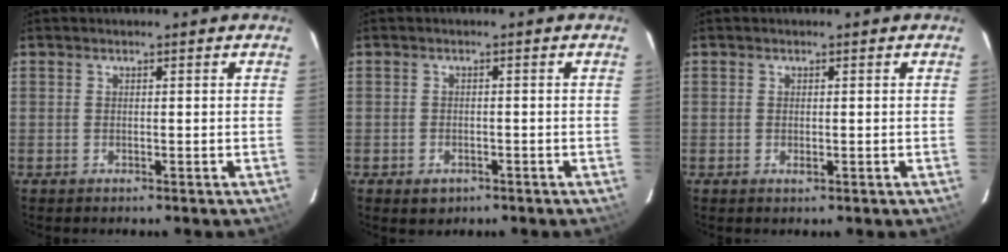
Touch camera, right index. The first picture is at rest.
{"total": 2.8, "force": [-1.5, 2.1, 1.2], "torque": [-0.024, 0.000, -0.017]}
{"total": 0.8, "force": [-0.1, 0.4, 0.7], "torque": [-0.014, 0.000, -0.001]}